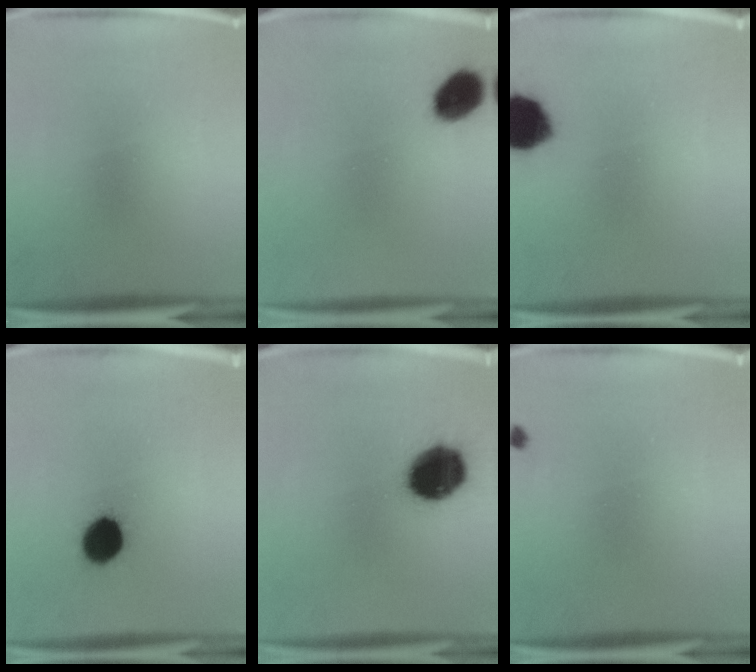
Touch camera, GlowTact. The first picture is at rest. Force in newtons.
{"total": 7.8}
{"total": 13.1}
{"total": 9.2}
{"total": 16.6}
{"total": 0.7}